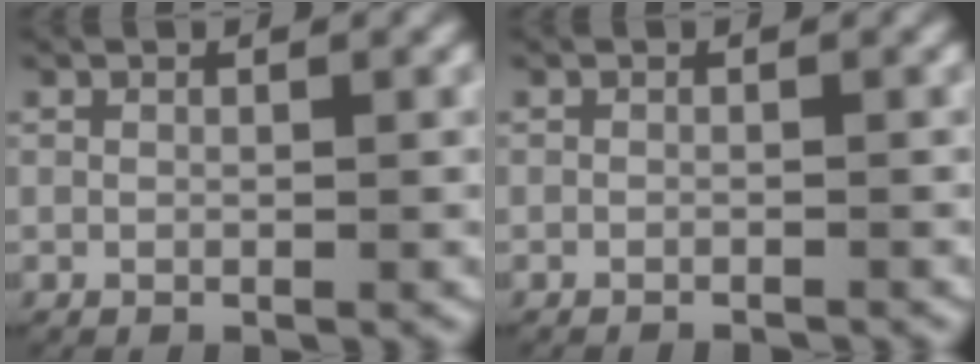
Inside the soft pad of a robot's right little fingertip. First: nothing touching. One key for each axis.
{"total": 1.2, "fx": -1.2, "fy": 0.1, "fz": 0.1, "tx": -0.002, "ty": -0.003, "tz": -0.015}